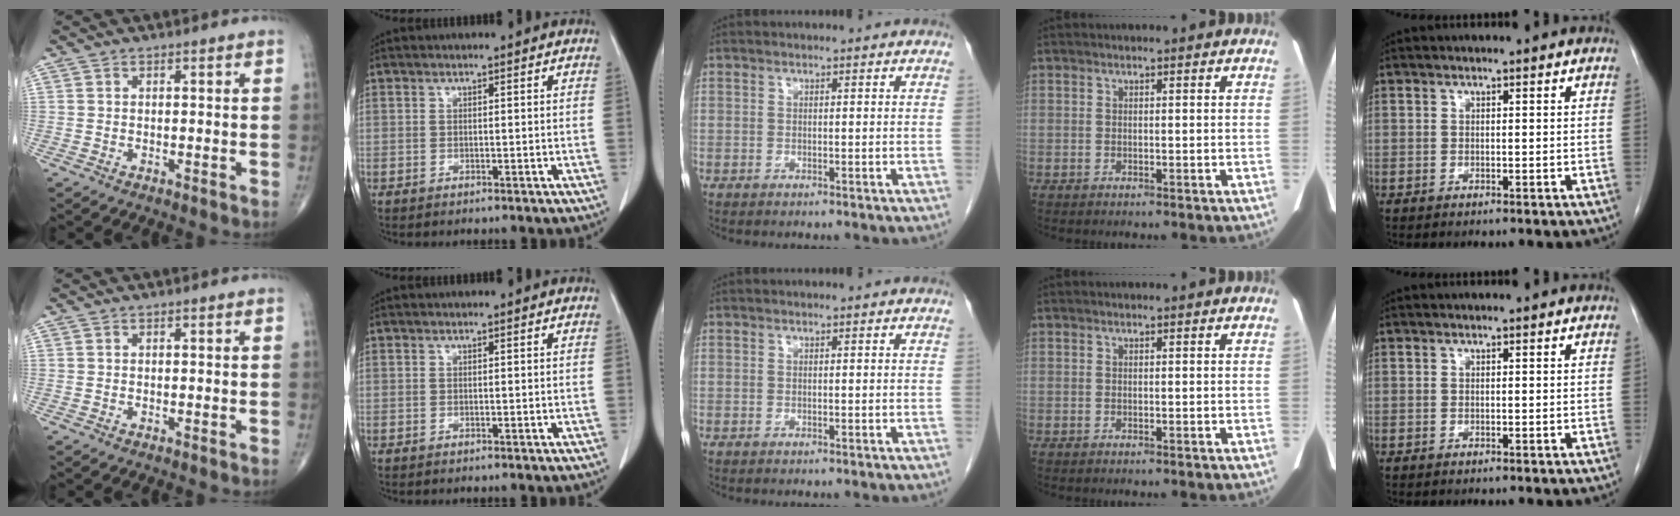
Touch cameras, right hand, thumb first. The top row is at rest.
{}